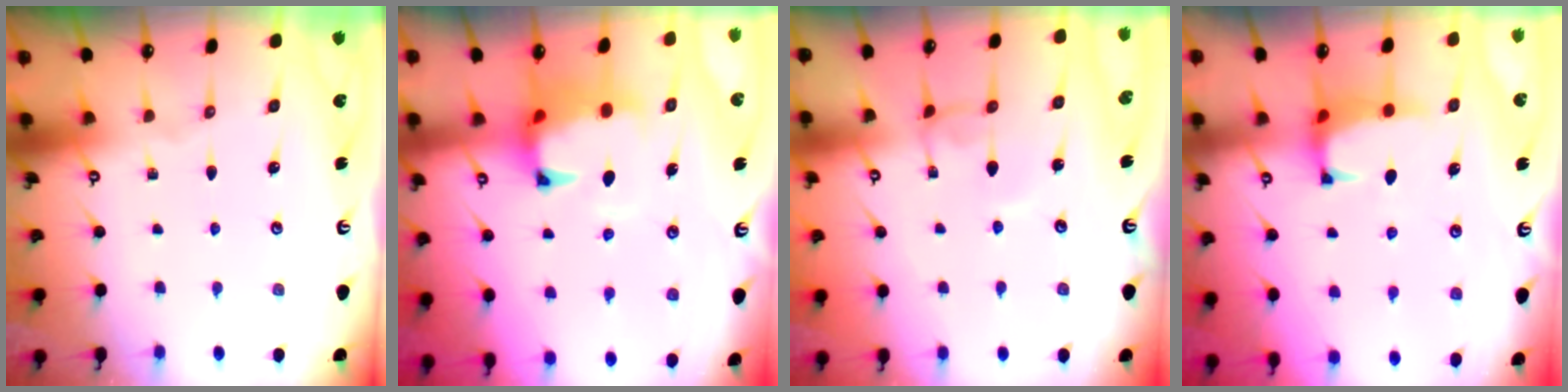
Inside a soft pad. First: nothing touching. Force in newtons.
{"total": 2.8, "press": 2.4, "slide": 1.3}
{"total": 1.5, "press": 1.4, "slide": 0.2}
{"total": 1.3, "press": 1.1, "slide": 0.6}